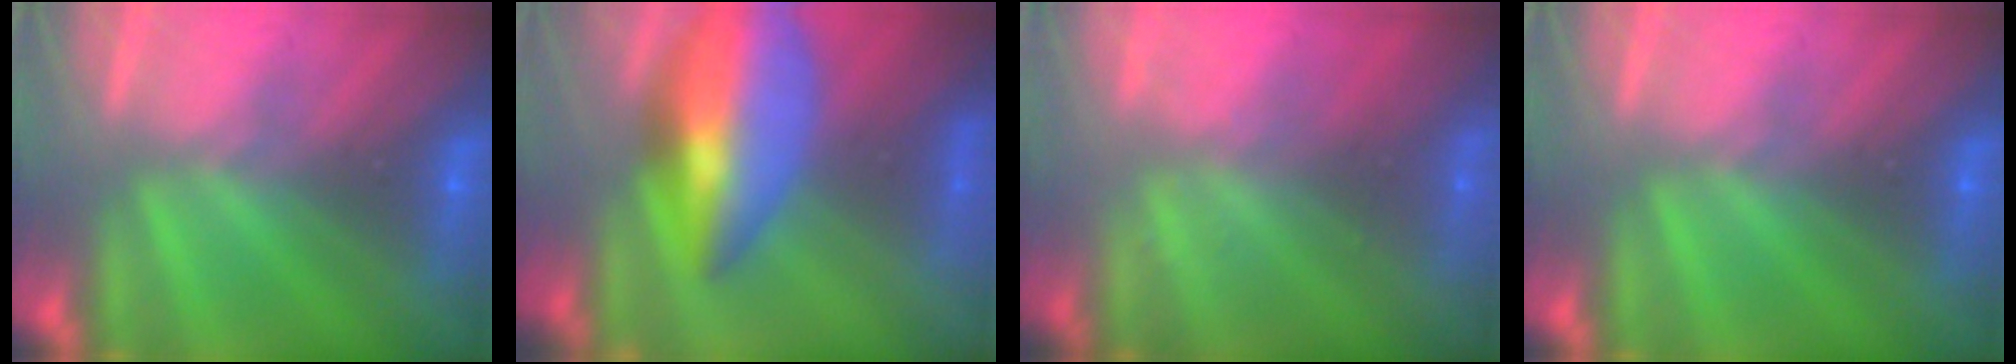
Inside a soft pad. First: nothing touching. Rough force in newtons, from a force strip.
{"total": 6.0}
{"total": 2.3}
{"total": 0.0}